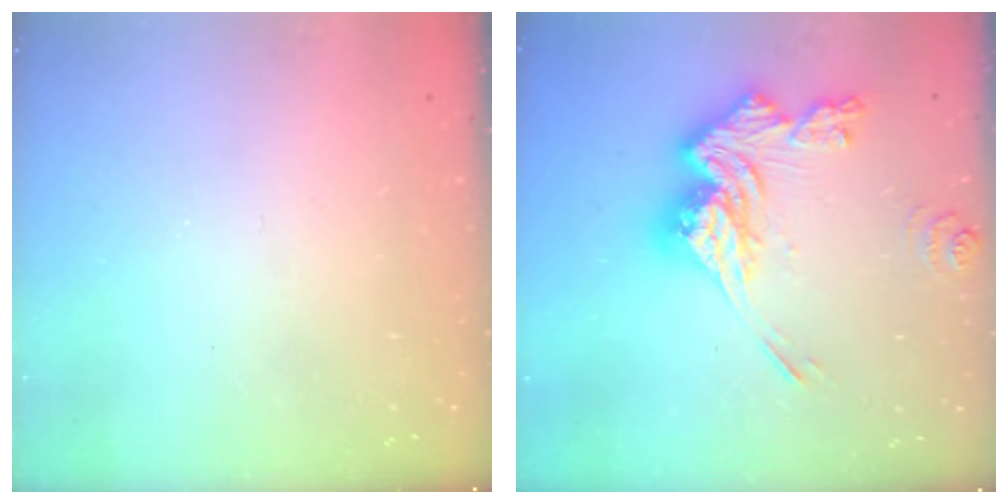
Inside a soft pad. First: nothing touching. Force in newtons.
{"total": 18.3, "press": 18.2, "slide": 1.7}